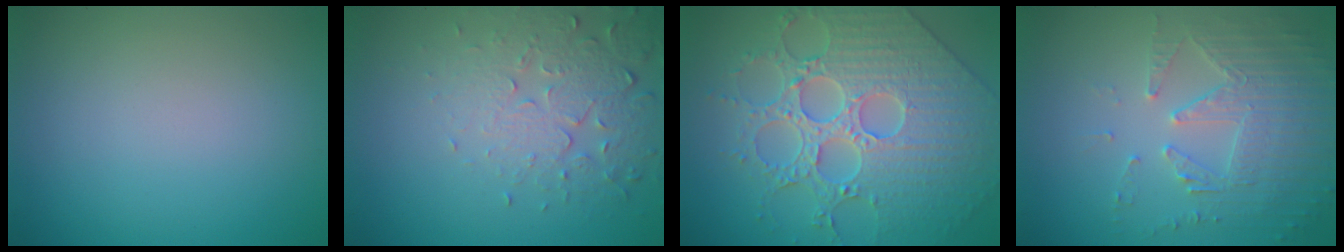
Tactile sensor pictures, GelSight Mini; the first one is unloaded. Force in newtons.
{"total": 5.1, "press": 3.7, "slide": 3.4}
{"total": 6.7, "press": 6.0, "slide": 2.9}
{"total": 4.2, "press": 3.6, "slide": 2.3}